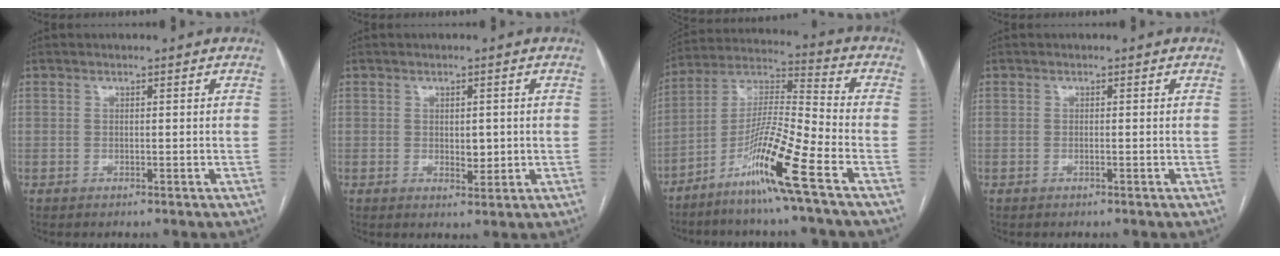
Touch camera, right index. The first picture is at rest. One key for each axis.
{"total": 2.8, "fx": -0.1, "fy": 1.5, "fz": 2.4, "tx": -0.034, "ty": -0.003, "tz": 0.005}
{"total": 13.4, "fx": -7.6, "fy": -1.5, "fz": 10.9, "tx": -0.211, "ty": -0.019, "tz": -0.149}
{"total": 0.0}